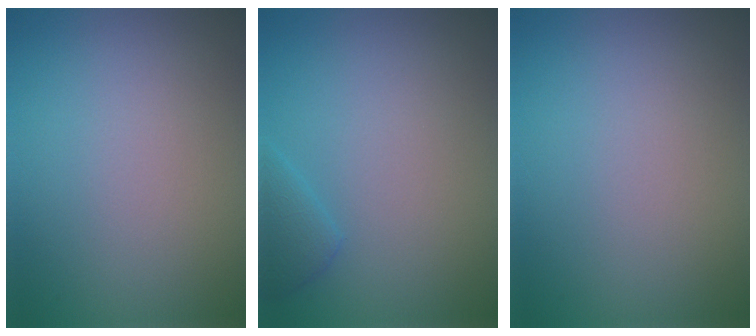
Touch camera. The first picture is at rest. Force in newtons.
{"total": 1.5, "press": 1.5, "slide": 0.2}
{"total": 0.0}